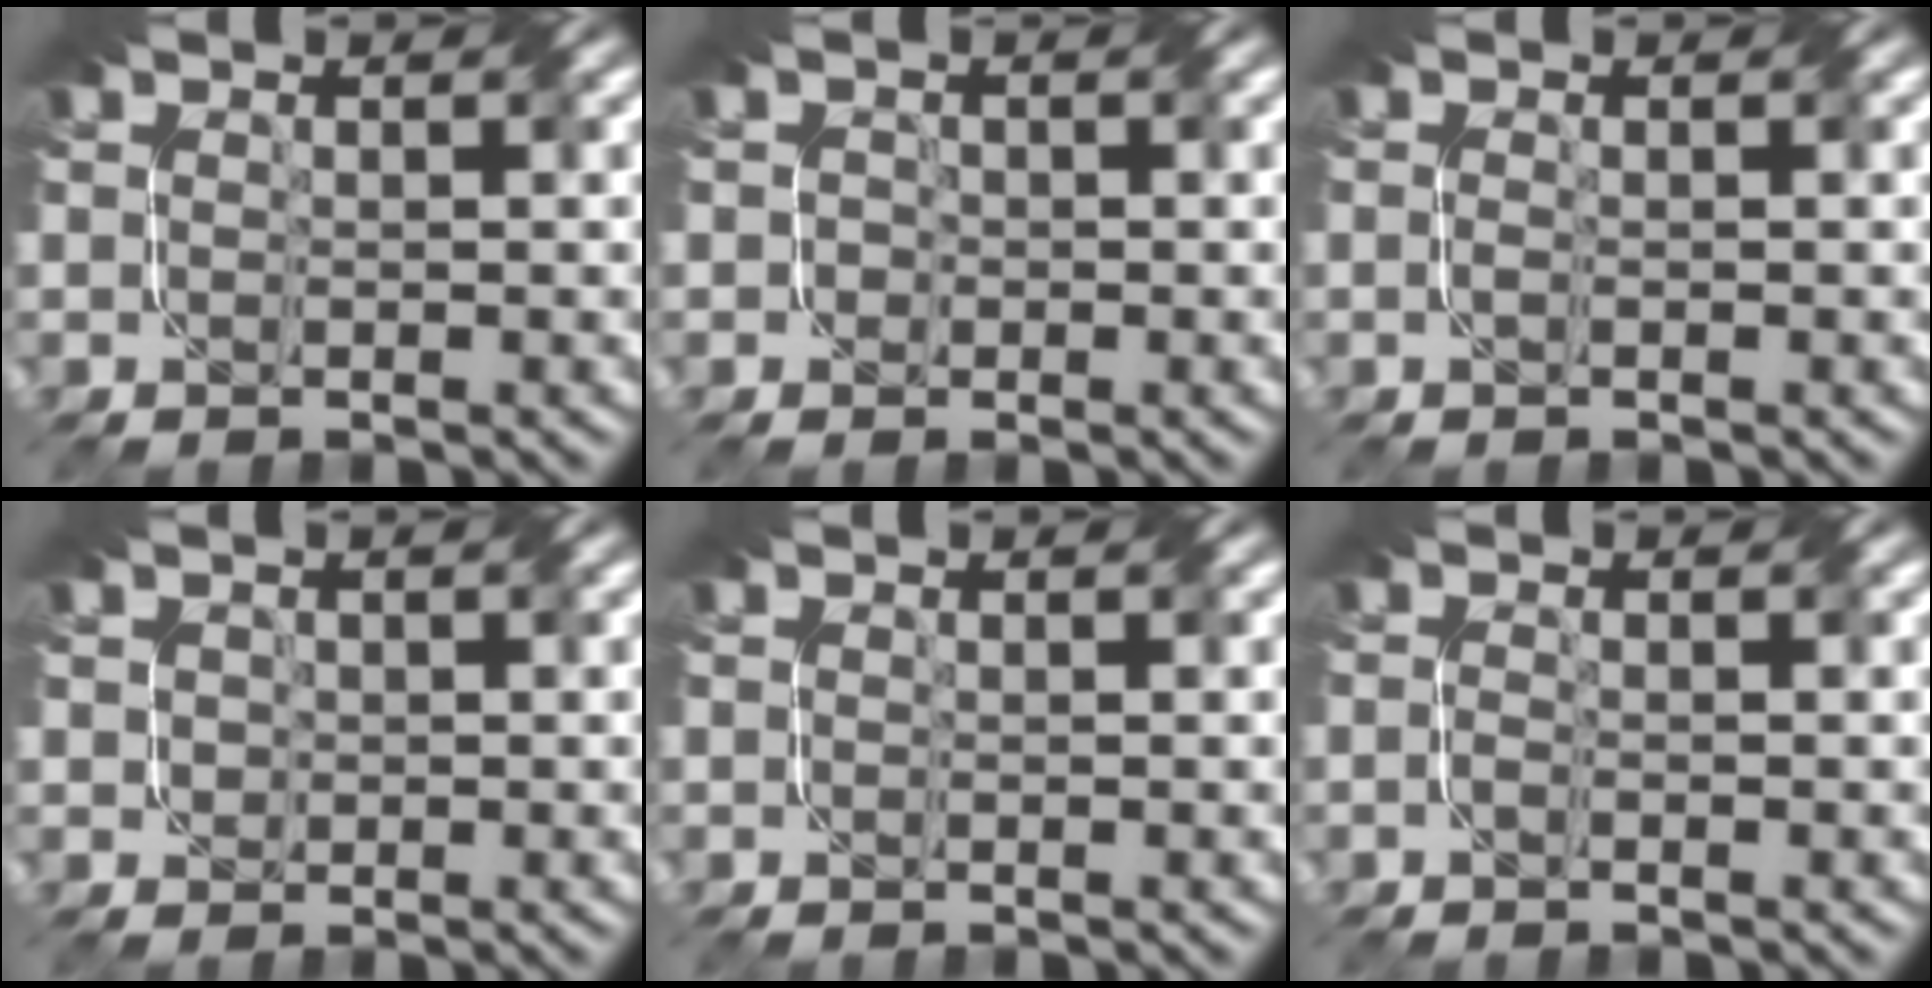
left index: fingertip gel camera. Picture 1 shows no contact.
{"total": 0.7, "force": [-0.3, 0.6, -0.1], "torque": [0.009, 0.005, -0.007]}
{"total": 0.7, "force": [-0.5, -0.3, 0.3], "torque": [-0.010, 0.003, -0.011]}
{"total": 1.0, "force": [0.2, 0.9, 0.3], "torque": [-0.011, 0.005, 0.013]}
{"total": 0.0}
{"total": 0.9, "force": [-0.8, -0.4, 0.2], "torque": [-0.007, 0.003, -0.018]}